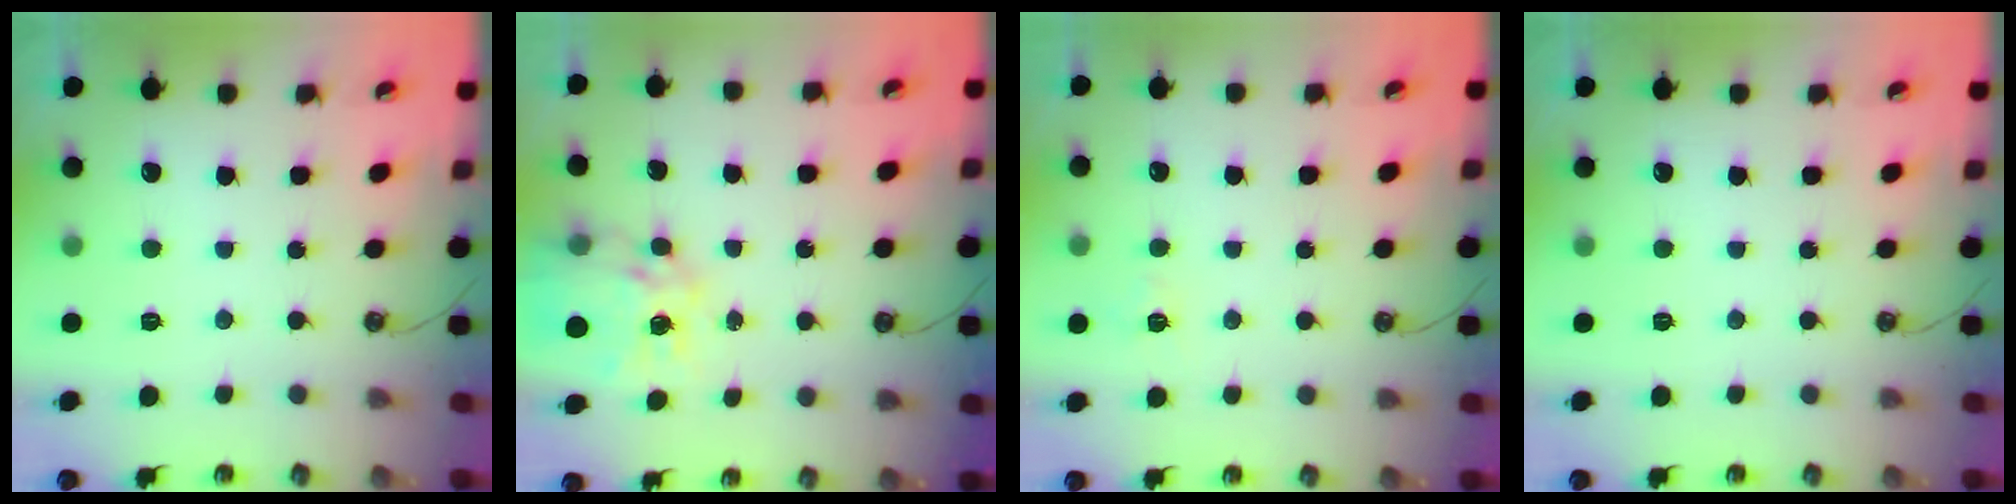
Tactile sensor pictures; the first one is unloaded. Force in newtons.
{"total": 13.5, "press": 13.4, "slide": 1.4}
{"total": 4.0, "press": 3.9, "slide": 0.4}
{"total": 0.0}